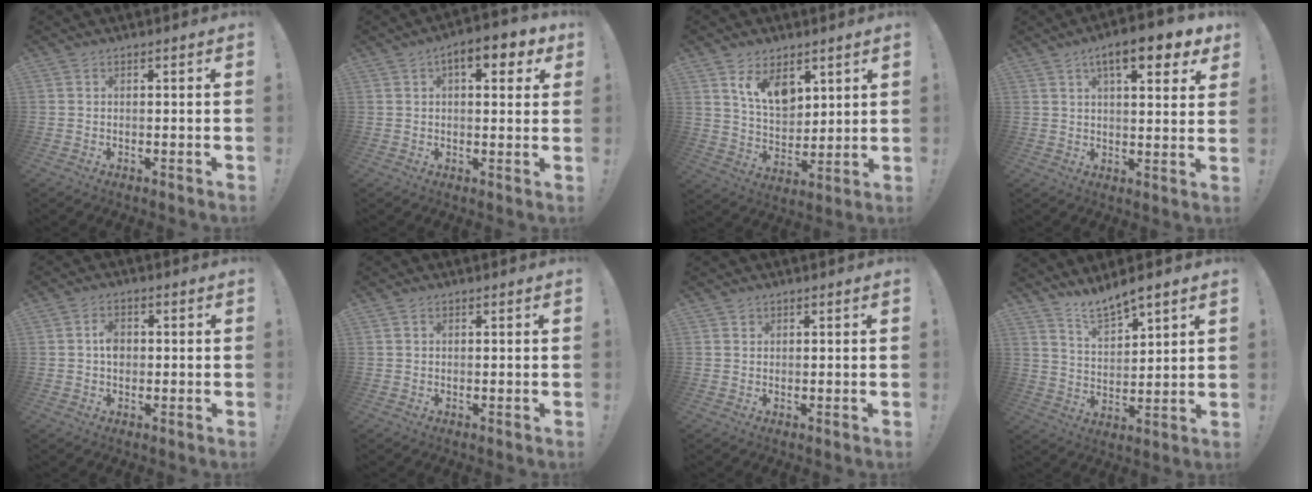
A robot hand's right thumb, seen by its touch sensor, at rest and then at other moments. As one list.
[{"total": 7.2, "force": [3.0, 3.1, 5.8], "torque": [-0.072, -0.004, 0.044]}, {"total": 11.1, "force": [6.6, 6.7, 5.9], "torque": [-0.102, -0.034, 0.125]}, {"total": 11.4, "force": [6.1, 3.3, 9.1], "torque": [-0.130, -0.025, 0.095]}, {"total": 4.1, "force": [0.1, 3.0, 2.7], "torque": [-0.036, 0.003, -0.001]}, {"total": 0.6, "force": [0.3, 0.6, 0.1], "torque": [0.004, 0.001, 0.004]}, {"total": 1.0, "force": [0.7, 0.7, 0.1], "torque": [0.004, 0.000, 0.013]}, {"total": 7.9, "force": [7.1, 2.0, 2.6], "torque": [-0.049, -0.052, 0.132]}]